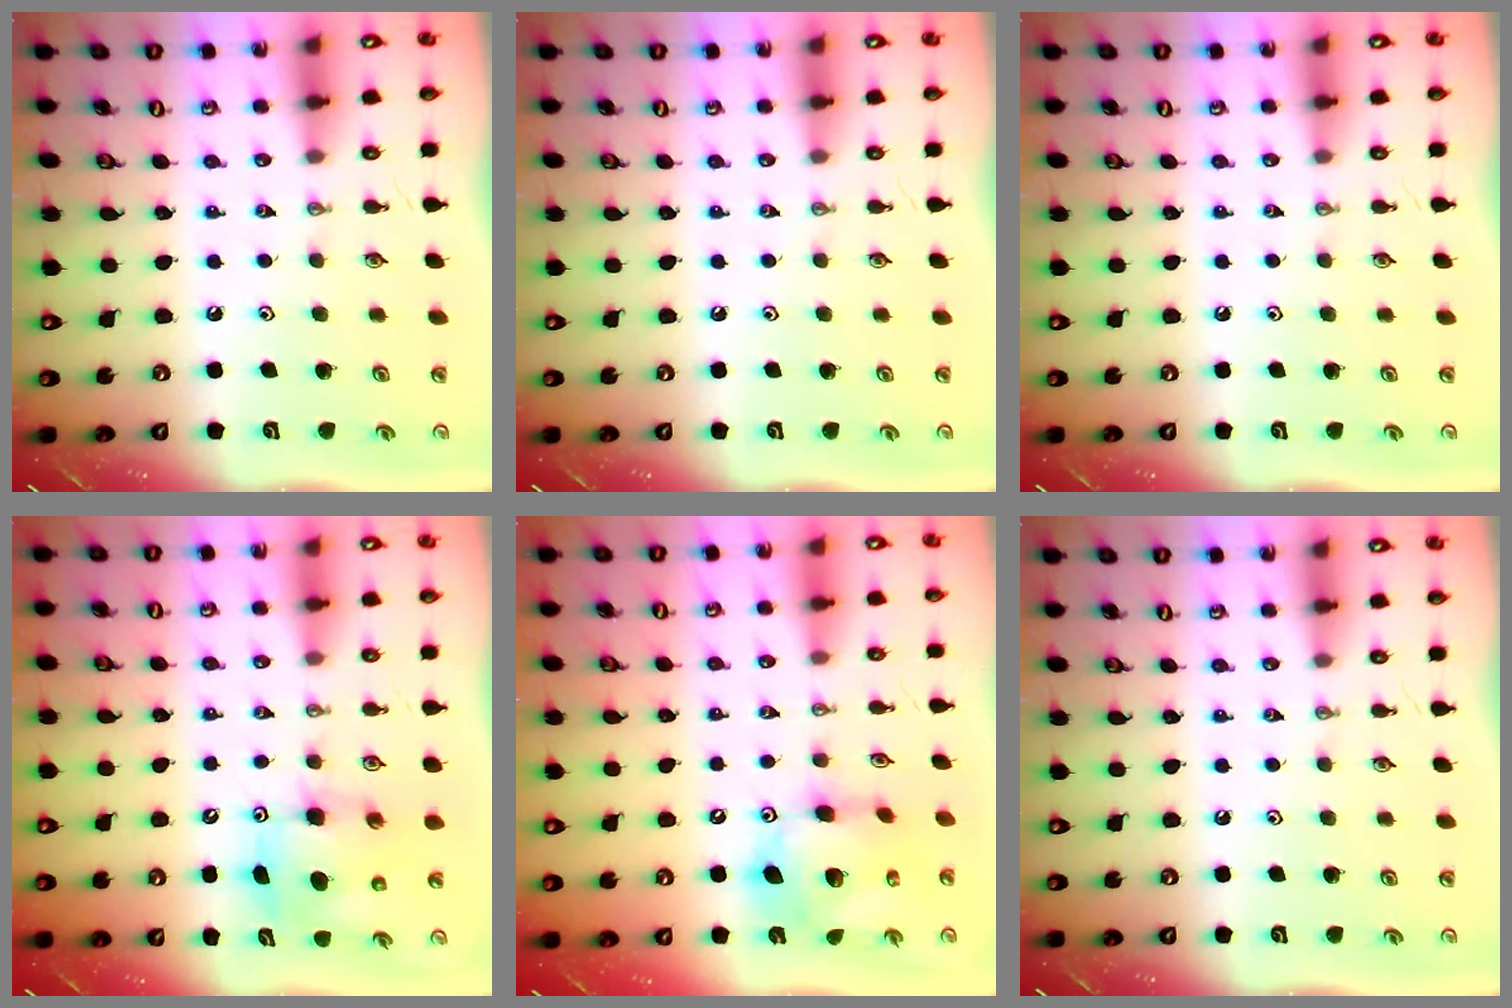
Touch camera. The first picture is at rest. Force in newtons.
{"total": 0.0}
{"total": 0.0}
{"total": 8.1, "press": 7.8, "slide": 2.1}
{"total": 14.6, "press": 14.5, "slide": 1.4}
{"total": 0.0}